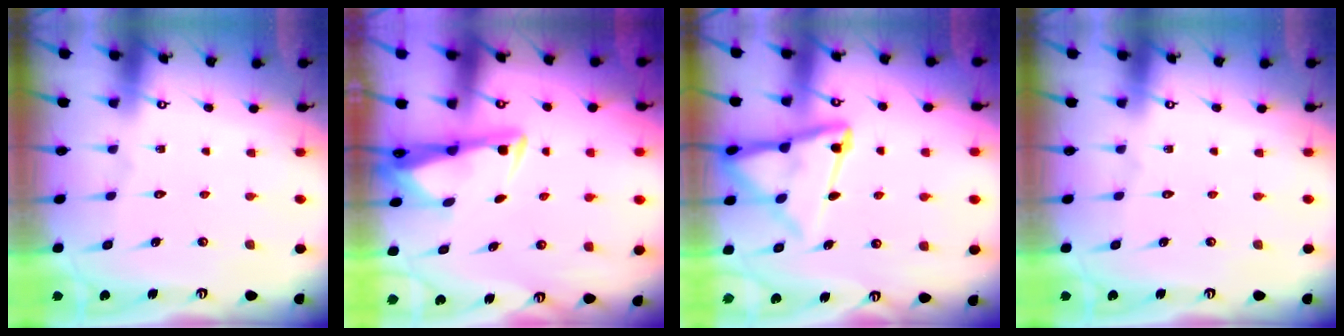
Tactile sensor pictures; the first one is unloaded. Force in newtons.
{"total": 3.0, "press": 3.0, "slide": 0.7}
{"total": 11.7, "press": 11.6, "slide": 1.2}
{"total": 0.0}